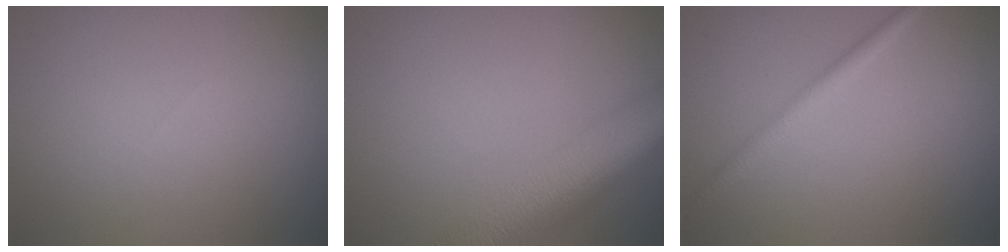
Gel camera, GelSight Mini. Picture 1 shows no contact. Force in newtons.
{"total": 9.8, "press": 9.8, "slide": 0.4}
{"total": 1.8, "press": 1.8, "slide": 0.1}